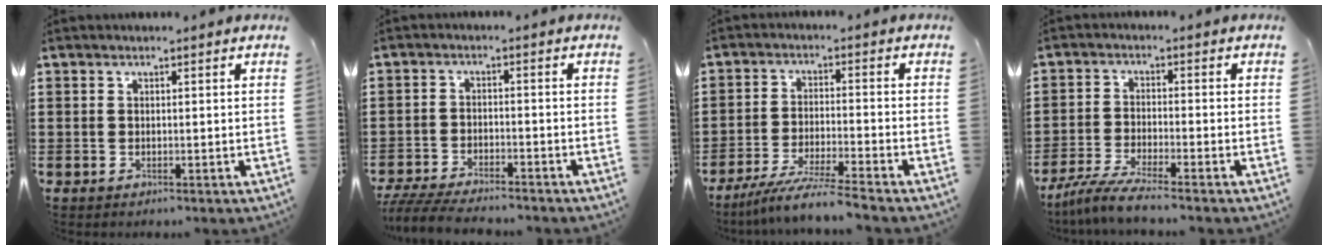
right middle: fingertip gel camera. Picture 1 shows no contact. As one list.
[{"total": 4.9, "force": [-4.7, 0.3, 1.3], "torque": [-0.034, -0.007, -0.094]}, {"total": 6.0, "force": [-5.2, -0.7, 2.8], "torque": [-0.055, -0.021, -0.099]}, {"total": 4.6, "force": [-4.1, -0.4, 2.1], "torque": [-0.058, -0.019, -0.082]}]